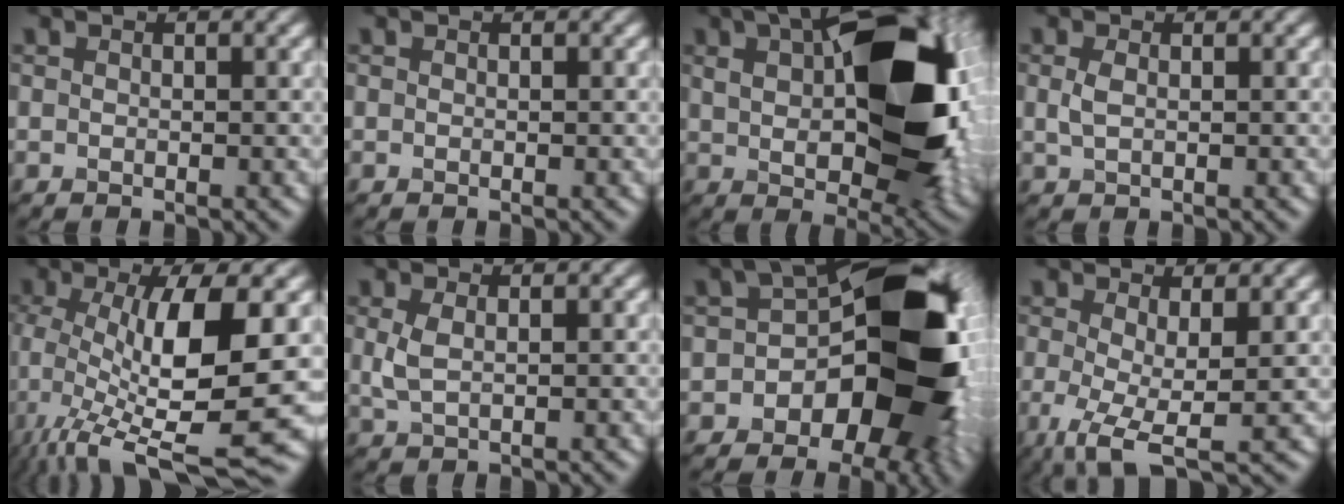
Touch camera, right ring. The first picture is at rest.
{"total": 0.0}
{"total": 16.0, "force": [2.5, 7.9, 13.6], "torque": [-0.207, 0.004, 0.048]}
{"total": 1.3, "force": [0.1, 0.7, 1.1], "torque": [-0.031, 0.000, 0.005]}
{"total": 13.0, "force": [-2.0, 3.7, 12.3], "torque": [-0.218, -0.014, -0.035]}
{"total": 1.9, "force": [0.3, 0.9, 1.7], "torque": [-0.047, -0.001, 0.011]}
{"total": 15.4, "force": [-3.2, 9.1, 12.1], "torque": [-0.121, 0.009, -0.064]}
{"total": 4.6, "force": [-0.8, 1.1, 4.4], "torque": [-0.092, -0.015, -0.014]}